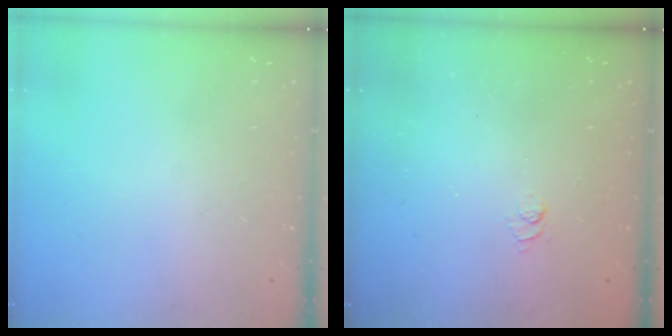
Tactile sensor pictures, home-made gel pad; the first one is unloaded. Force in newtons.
{"total": 2.4, "press": 1.9, "slide": 1.4}